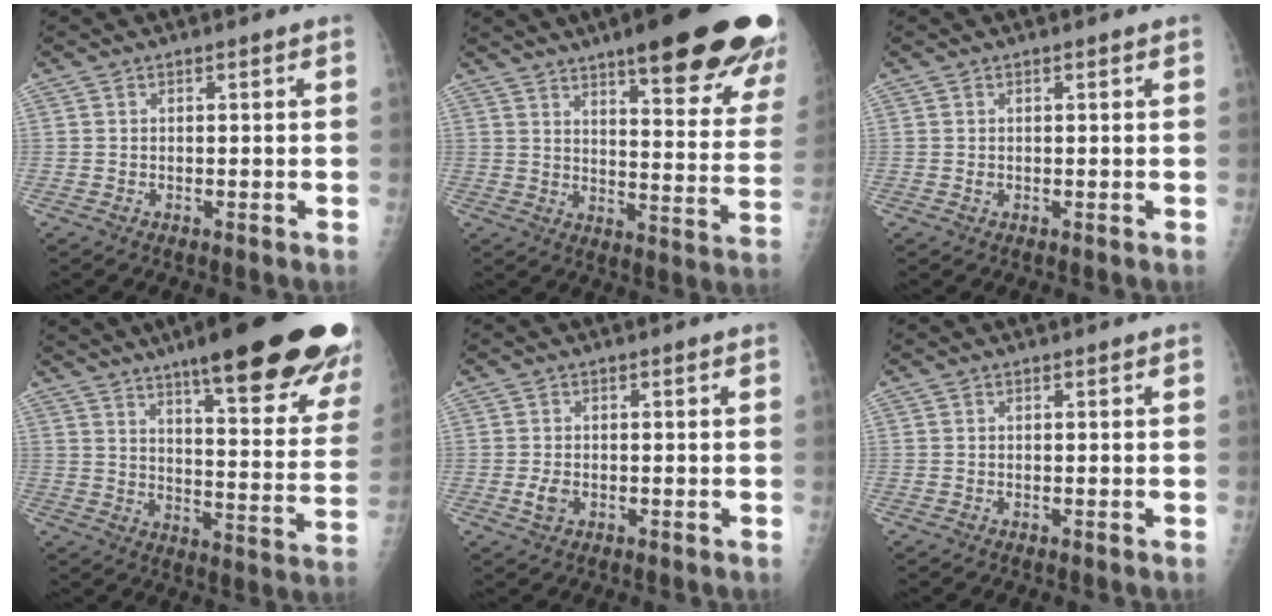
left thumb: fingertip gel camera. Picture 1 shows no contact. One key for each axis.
{"total": 26.8, "fx": 17.7, "fy": 5.7, "fz": 19.3, "tx": -0.207, "ty": -0.064, "tz": 0.227}
{"total": 0.7, "fx": 0.2, "fy": 0.5, "fz": 0.5, "tx": -0.004, "ty": 0.001, "tz": 0.004}
{"total": 29.6, "fx": 19.7, "fy": 5.8, "fz": 21.3, "tx": -0.229, "ty": -0.074, "tz": 0.264}
{"total": 2.3, "fx": -0.6, "fy": 1.5, "fz": 1.7, "tx": -0.032, "ty": 0.001, "tz": -0.010}
{"total": 0.0}